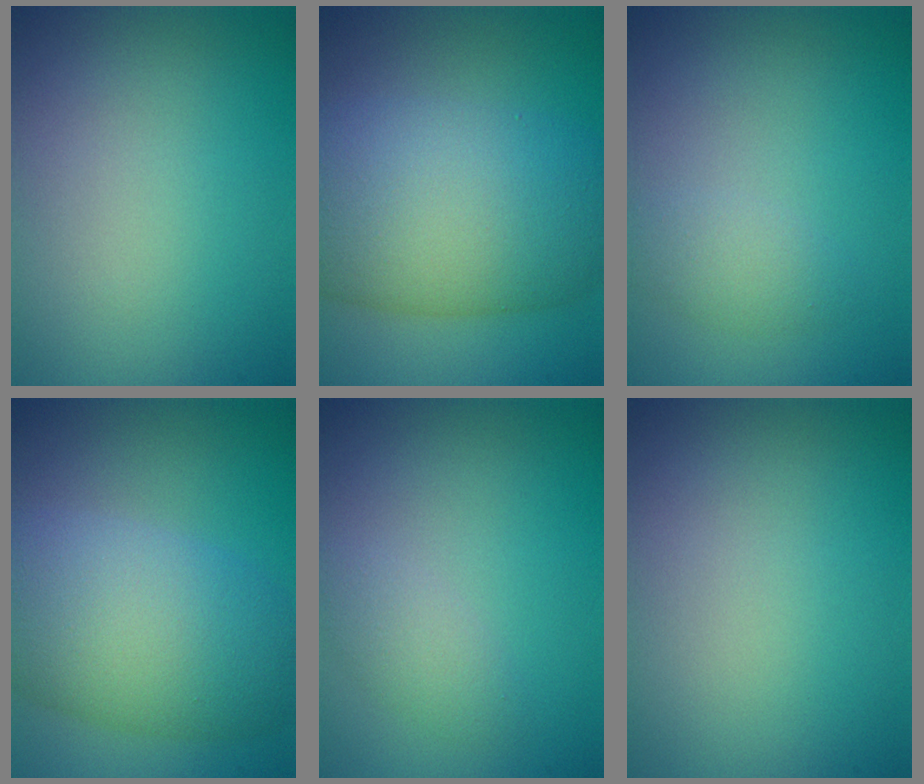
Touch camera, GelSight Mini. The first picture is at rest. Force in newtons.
{"total": 11.5, "press": 11.5, "slide": 0.4}
{"total": 1.6, "press": 1.6, "slide": 0.1}
{"total": 8.9, "press": 8.9, "slide": 0.3}
{"total": 1.6, "press": 1.6, "slide": 0.2}
{"total": 0.0}